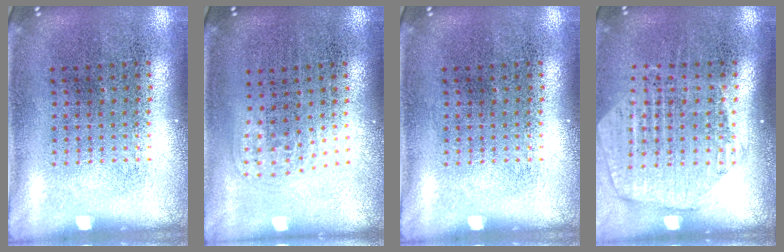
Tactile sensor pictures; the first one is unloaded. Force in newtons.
{"total": 1.0, "press": 0.7, "slide": 0.7}
{"total": 0.0}
{"total": 1.9, "press": 1.7, "slide": 0.9}